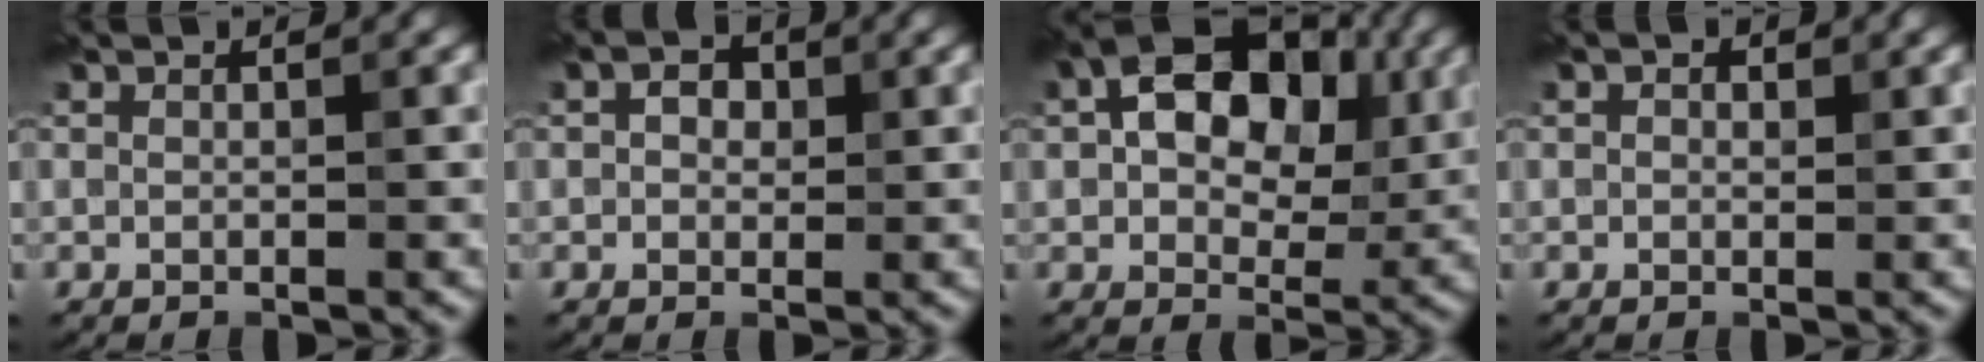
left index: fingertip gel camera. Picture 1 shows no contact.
{"total": 1.9, "force": [0.4, 1.4, 1.2], "torque": [-0.015, 0.002, 0.000]}
{"total": 13.0, "force": [3.4, 8.5, 9.2], "torque": [-0.135, 0.047, 0.038]}
{"total": 1.0, "force": [0.4, 0.7, 0.6], "torque": [-0.006, -0.003, 0.001]}